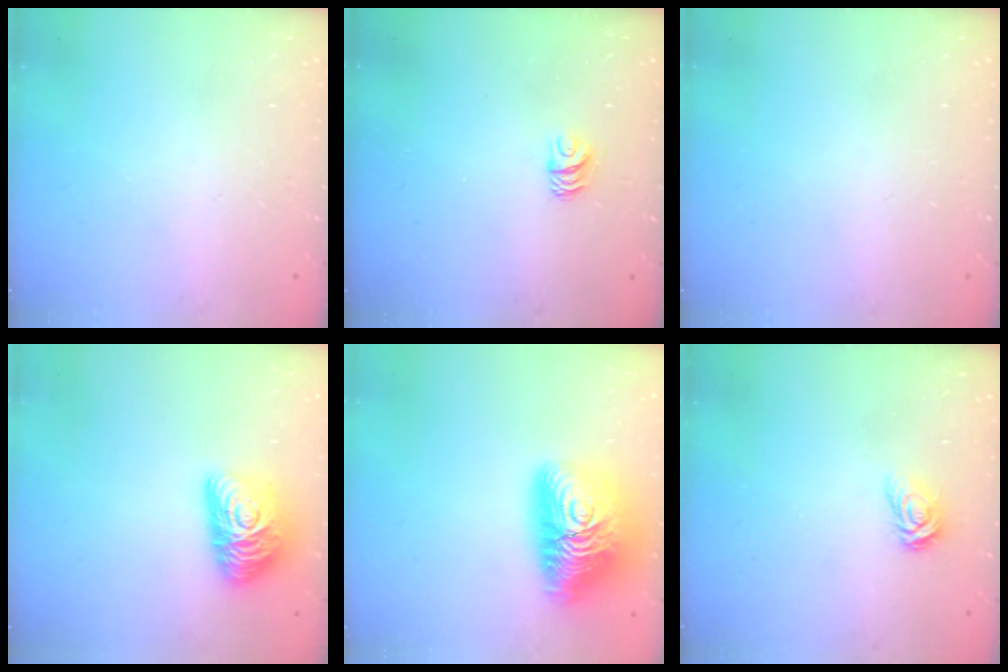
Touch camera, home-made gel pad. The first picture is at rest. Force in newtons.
{"total": 5.2, "press": 5.2, "slide": 0.5}
{"total": 0.0}
{"total": 13.8, "press": 13.8, "slide": 0.4}
{"total": 20.7, "press": 20.7, "slide": 1.1}
{"total": 4.7, "press": 4.6, "slide": 0.6}